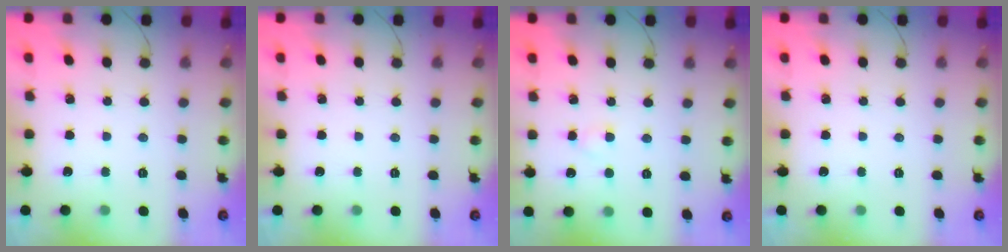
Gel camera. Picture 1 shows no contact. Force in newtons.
{"total": 0.0}
{"total": 1.5, "press": 1.3, "slide": 0.7}
{"total": 0.0}